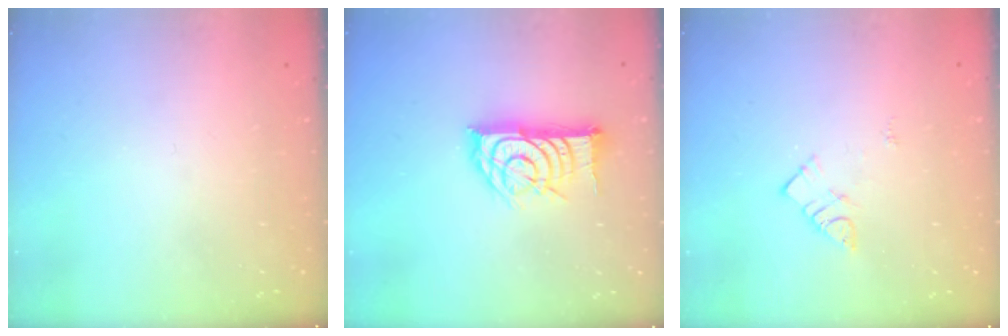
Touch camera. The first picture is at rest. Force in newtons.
{"total": 16.3, "press": 16.3, "slide": 0.4}
{"total": 6.9, "press": 6.9, "slide": 0.2}